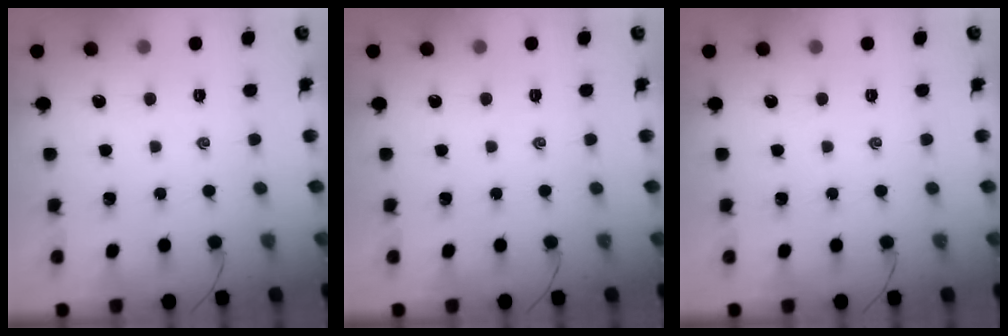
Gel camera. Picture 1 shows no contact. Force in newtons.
{"total": 0.0}
{"total": 0.0}